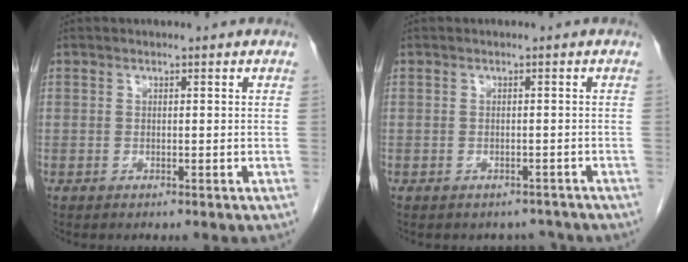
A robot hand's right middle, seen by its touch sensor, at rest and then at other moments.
{"total": 2.7, "force": [-2.4, 1.2, -0.3], "torque": [0.006, 0.004, -0.032]}